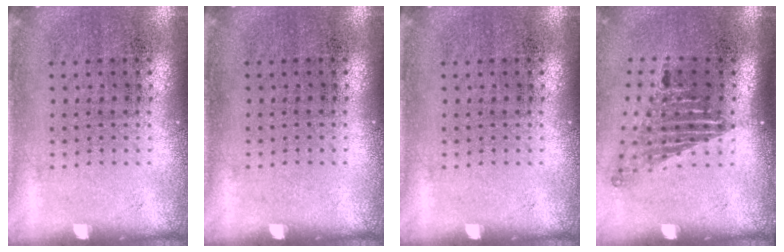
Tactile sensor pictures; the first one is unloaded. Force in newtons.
{"total": 0.0}
{"total": 0.0}
{"total": 1.7, "press": 1.1, "slide": 1.2}